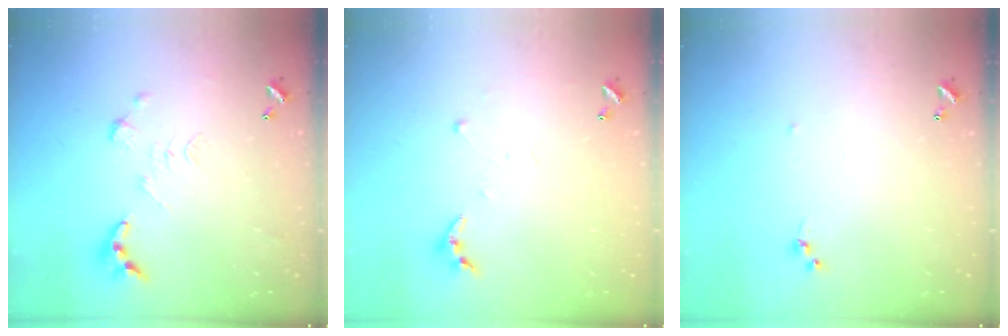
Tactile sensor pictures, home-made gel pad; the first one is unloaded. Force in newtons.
{"total": 3.8, "press": 3.8, "slide": 0.4}
{"total": 6.0, "press": 6.0, "slide": 0.7}